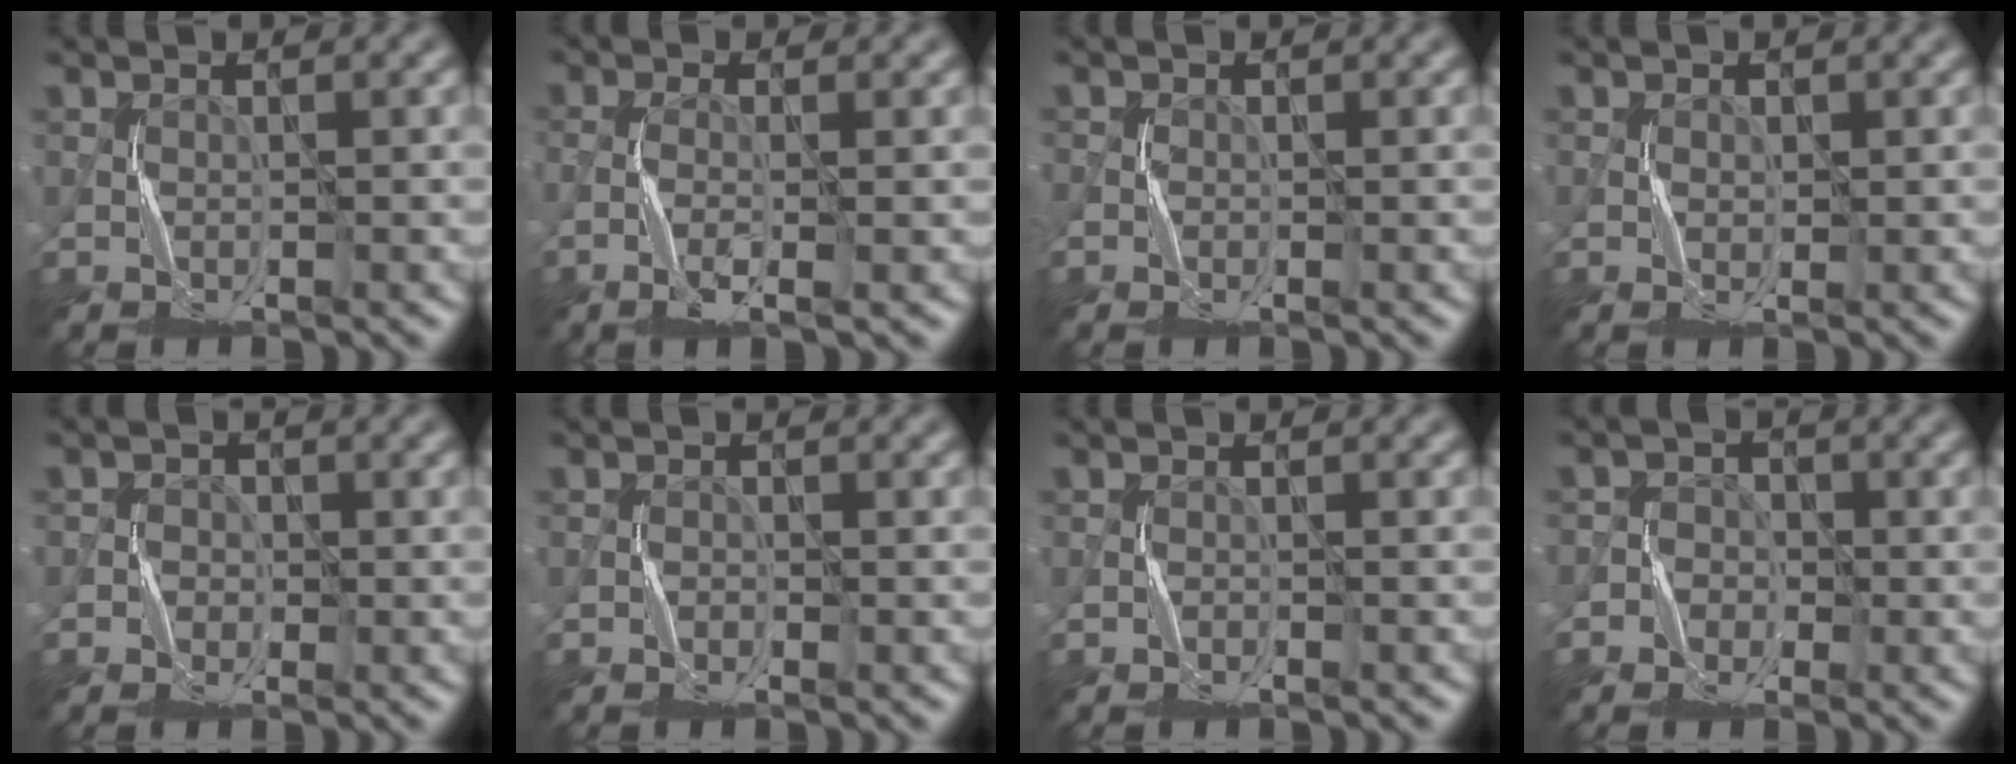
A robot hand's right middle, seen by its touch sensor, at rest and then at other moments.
{"total": 2.3, "force": [-1.1, 0.2, 2.0], "torque": [-0.047, 0.000, -0.026]}
{"total": 1.1, "force": [-0.5, 0.9, 0.5], "torque": [-0.012, -0.002, -0.012]}
{"total": 0.6, "force": [0.0, 0.4, 0.4], "torque": [-0.007, 0.000, 0.001]}
{"total": 1.7, "force": [-0.5, 1.6, 0.3], "torque": [0.009, 0.002, -0.022]}
{"total": 1.0, "force": [-0.7, 0.5, 0.4], "torque": [-0.003, 0.002, -0.014]}
{"total": 0.7, "force": [-0.6, 0.2, 0.1], "torque": [-0.001, 0.003, -0.011]}
{"total": 2.5, "force": [-1.0, 2.3, 0.1], "torque": [0.016, 0.014, -0.038]}